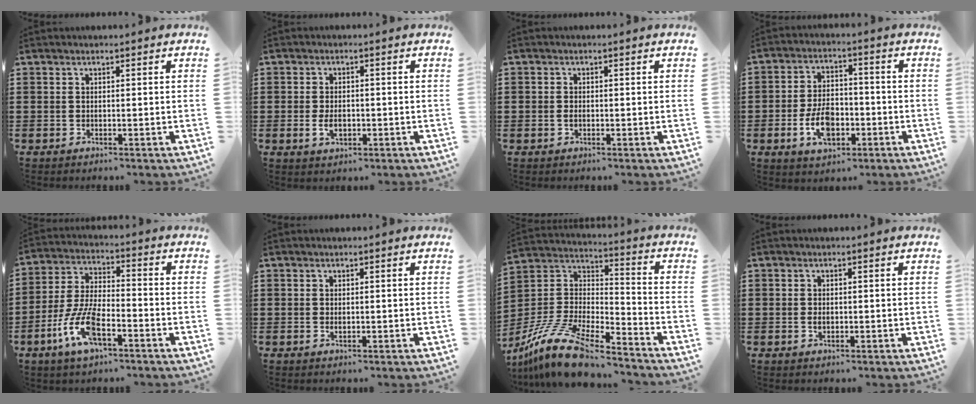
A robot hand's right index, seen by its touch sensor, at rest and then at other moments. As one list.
[{"total": 3.3, "force": [-0.7, 2.0, 2.5], "torque": [-0.047, 0.003, -0.013]}, {"total": 0.9, "force": [-0.2, 0.7, 0.5], "torque": [-0.013, 0.003, -0.005]}, {"total": 7.5, "force": [-2.4, 4.5, 5.6], "torque": [-0.113, 0.003, -0.050]}, {"total": 9.4, "force": [-4.5, 3.7, 7.4], "torque": [-0.182, -0.008, -0.090]}, {"total": 0.8, "force": [0.0, 0.4, 0.7], "torque": [-0.015, 0.002, -0.001]}, {"total": 15.0, "force": [-12.2, 3.9, 7.8], "torque": [-0.168, 0.035, -0.235]}, {"total": 1.2, "force": [-0.2, 0.8, 0.9], "torque": [-0.019, 0.005, -0.004]}]